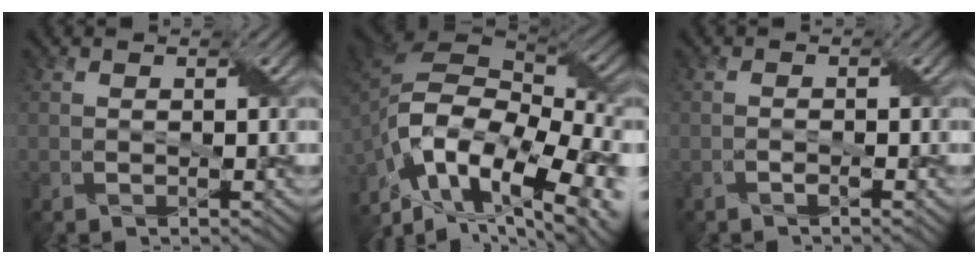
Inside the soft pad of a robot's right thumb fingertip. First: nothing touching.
{"total": 17.5, "force": [-7.7, 9.1, 12.7], "torque": [-0.278, -0.026, -0.119]}
{"total": 1.0, "force": [-0.6, 0.3, 0.7], "torque": [-0.014, 0.002, -0.010]}